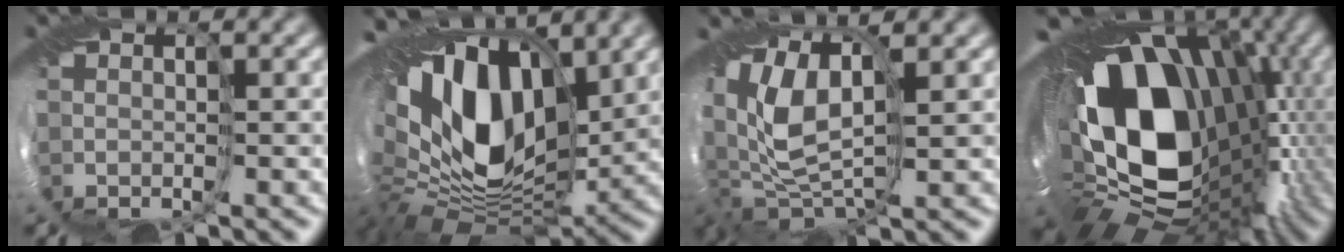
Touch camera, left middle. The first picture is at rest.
{"total": 17.5, "force": [2.8, 11.3, 13.0], "torque": [-0.237, 0.004, 0.054]}
{"total": 8.9, "force": [1.1, 4.9, 7.4], "torque": [-0.169, 0.008, 0.014]}
{"total": 21.2, "force": [0.7, 14.5, 15.5], "torque": [-0.287, -0.047, 0.021]}